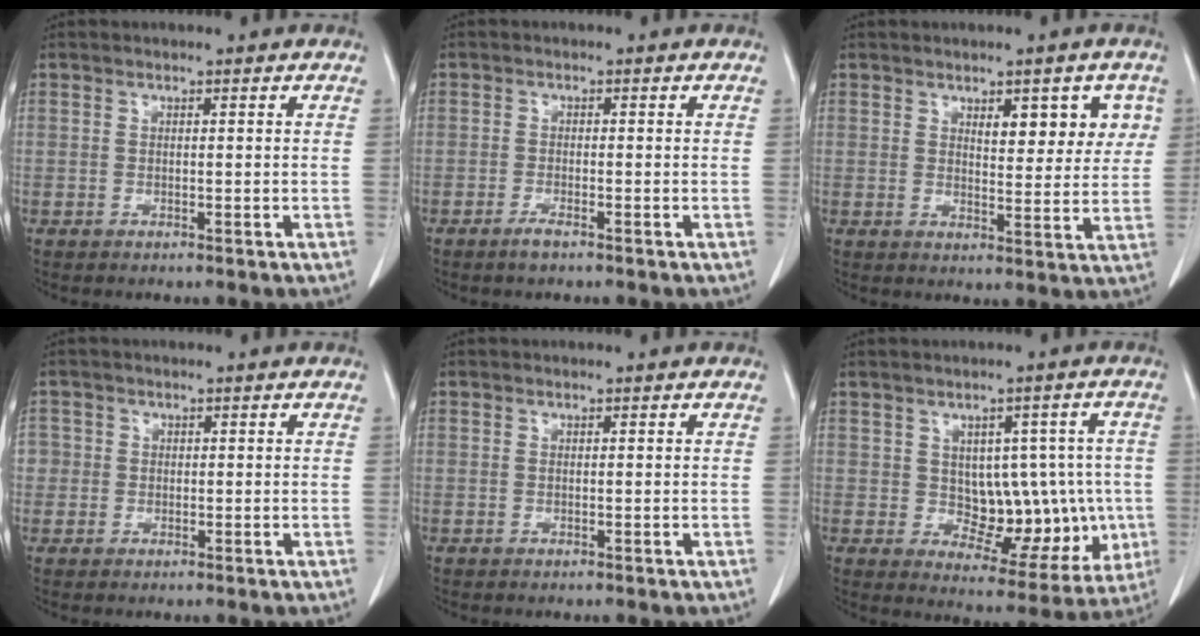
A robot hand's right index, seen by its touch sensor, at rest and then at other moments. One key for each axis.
{"total": 1.5, "fx": -1.1, "fy": 0.2, "fz": 1.0, "tx": -0.026, "ty": -0.001, "tz": -0.018}
{"total": 6.8, "fx": 2.8, "fy": 2.9, "fz": 5.5, "tx": -0.060, "ty": 0.009, "tz": 0.039}
{"total": 2.4, "fx": -0.1, "fy": 2.4, "fz": 0.1, "tx": 0.009, "ty": 0.005, "tz": -0.002}
{"total": 0.0}
{"total": 11.2, "fx": -0.2, "fy": 6.7, "fz": 9.0, "tx": -0.094, "ty": 0.023, "tz": 0.020}